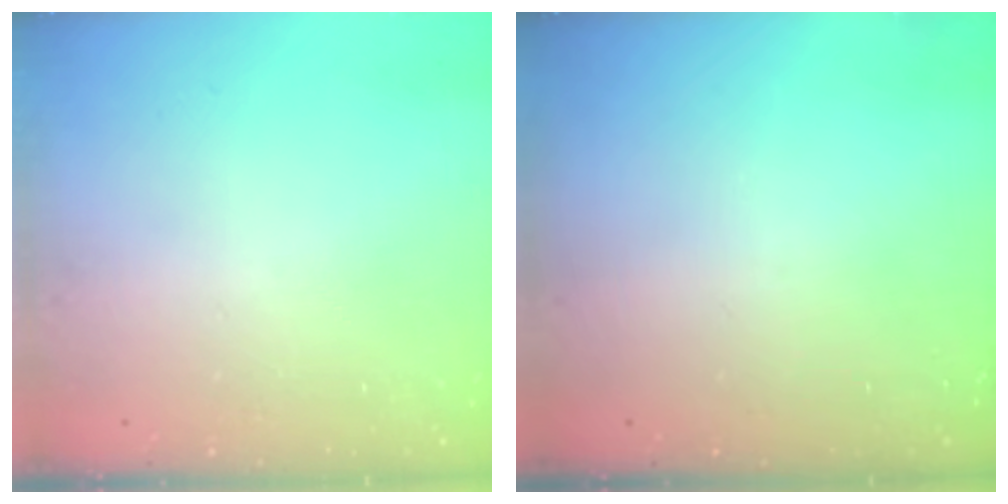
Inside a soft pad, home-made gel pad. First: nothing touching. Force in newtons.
{"total": 0.0}